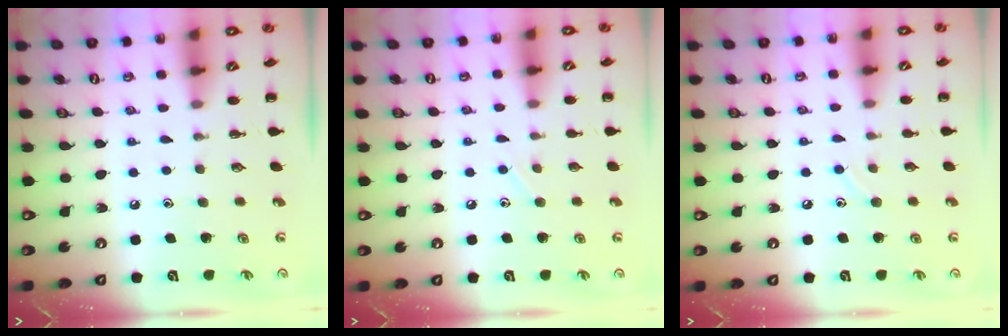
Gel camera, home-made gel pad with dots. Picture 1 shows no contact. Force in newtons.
{"total": 4.1, "press": 3.9, "slide": 1.1}
{"total": 5.4, "press": 5.1, "slide": 1.8}